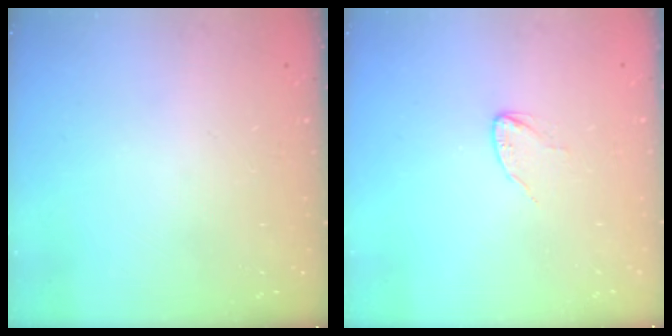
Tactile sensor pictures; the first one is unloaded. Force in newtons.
{"total": 2.3, "press": 2.3, "slide": 0.2}